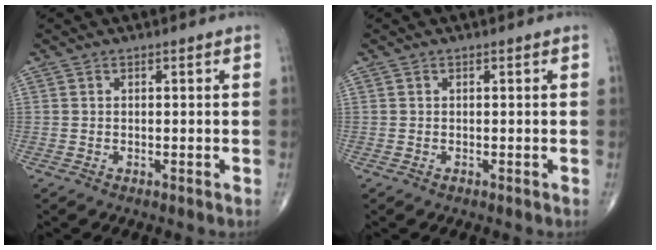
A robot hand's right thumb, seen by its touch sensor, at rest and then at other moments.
{"total": 0.0}